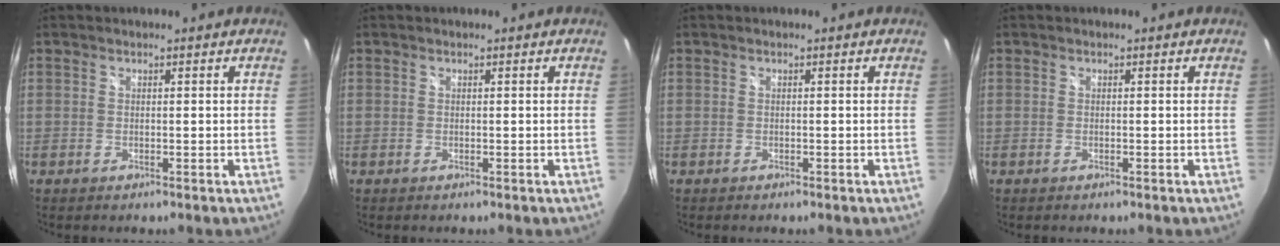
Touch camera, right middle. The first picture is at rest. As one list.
[{"total": 0.0}, {"total": 0.0}, {"total": 0.0}]